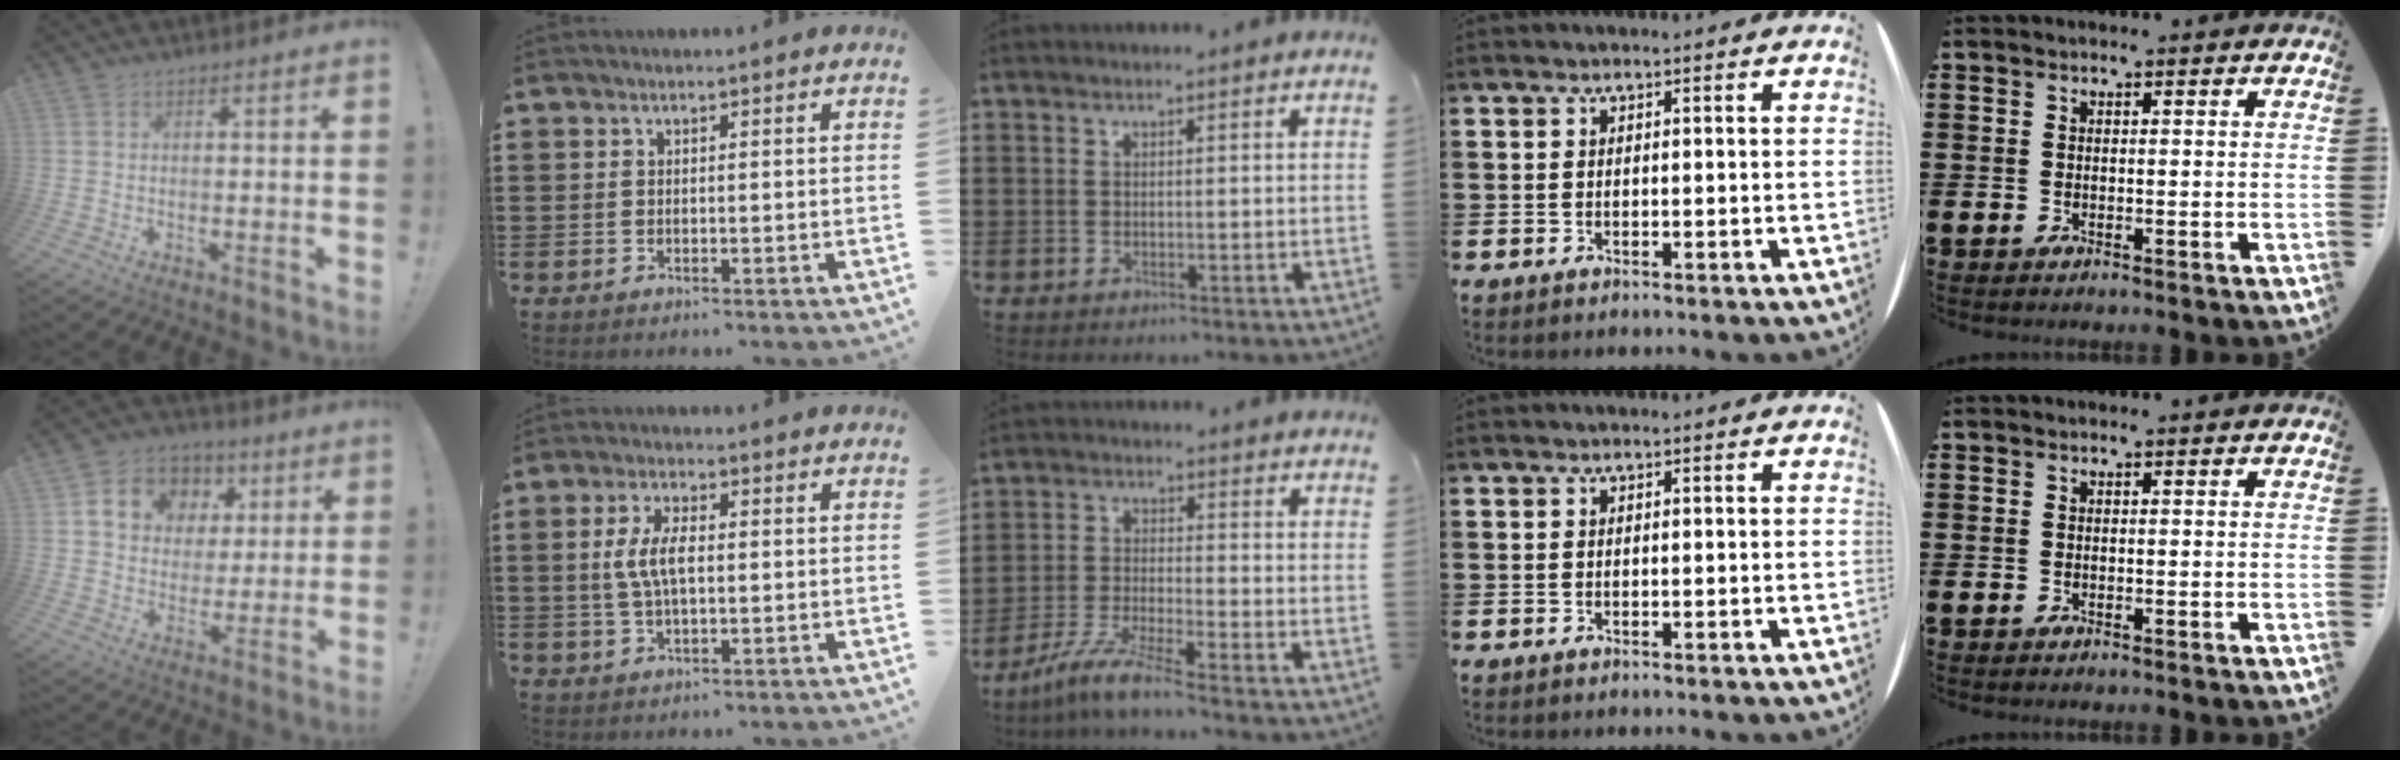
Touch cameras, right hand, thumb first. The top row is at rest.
{"thumb": {"total": 11.3, "force": [4.1, 9.6, 4.2], "torque": [-0.063, -0.014, 0.083]}, "index": {"total": 5.9, "force": [0.3, 2.3, 5.4], "torque": [-0.126, 0.000, -0.004]}, "middle": {"total": 6.1, "force": [-5.3, -0.3, 3.1], "torque": [-0.077, -0.019, -0.104]}}